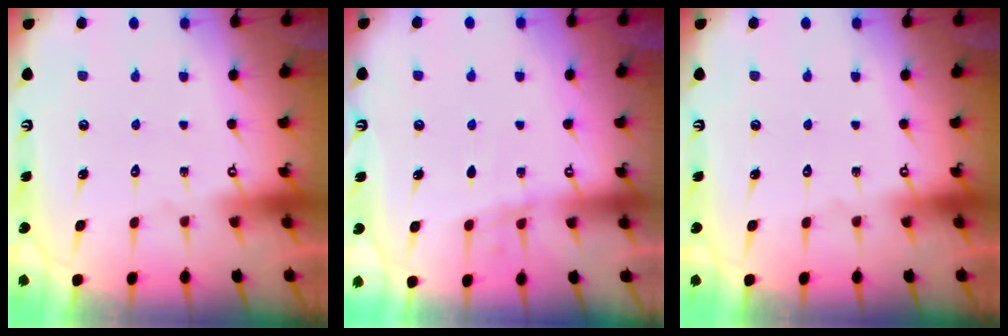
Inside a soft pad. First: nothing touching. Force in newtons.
{"total": 3.9, "press": 3.9, "slide": 0.4}
{"total": 0.0}